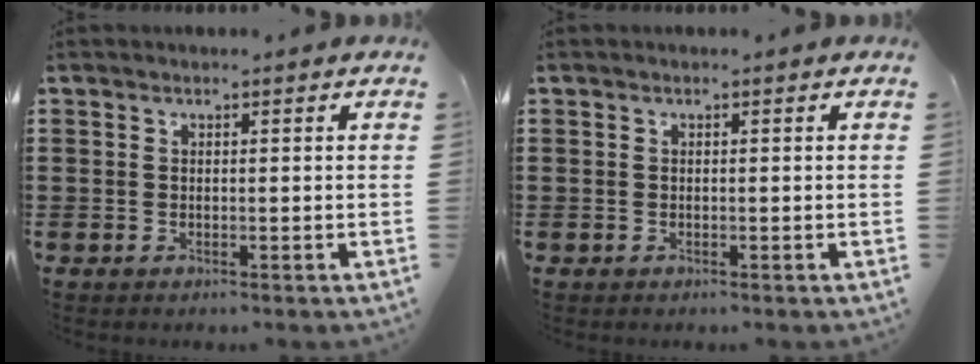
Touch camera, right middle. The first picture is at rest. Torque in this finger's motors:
{"motor_torque": [1.35, 0.41, 0.02, 0.01]}